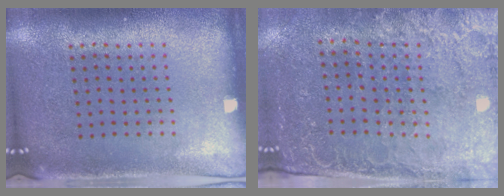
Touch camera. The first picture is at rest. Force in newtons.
{"total": 3.0, "press": 2.8, "slide": 1.1}